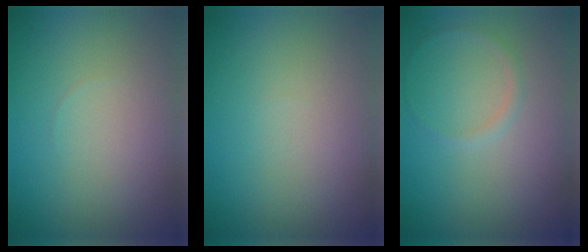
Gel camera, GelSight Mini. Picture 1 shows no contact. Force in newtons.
{"total": 0.0}
{"total": 0.8, "press": 0.8, "slide": 0.1}